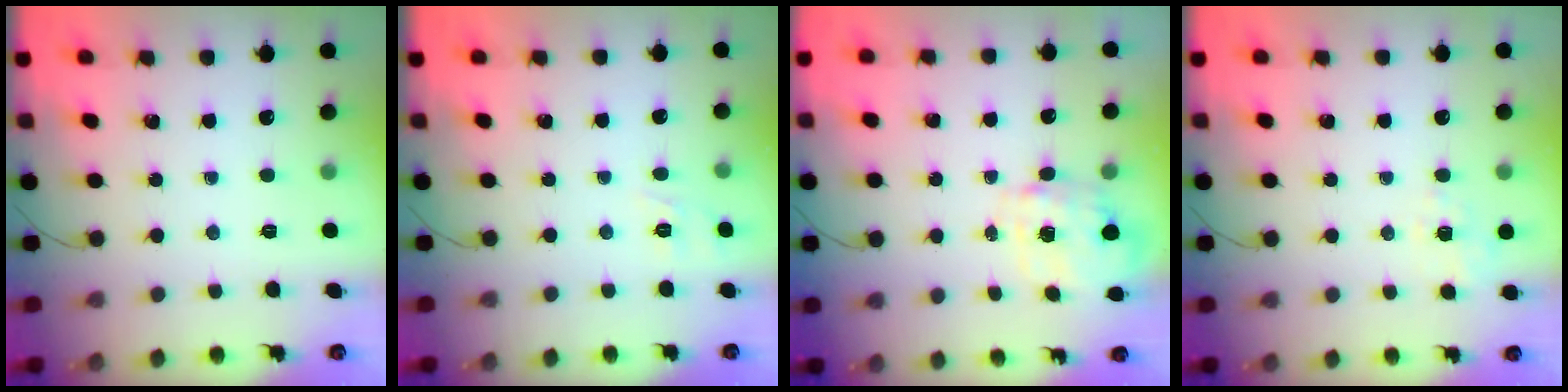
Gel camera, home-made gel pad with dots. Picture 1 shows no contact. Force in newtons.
{"total": 5.8, "press": 5.5, "slide": 1.9}
{"total": 4.0, "press": 3.9, "slide": 0.8}
{"total": 2.1, "press": 1.3, "slide": 1.7}